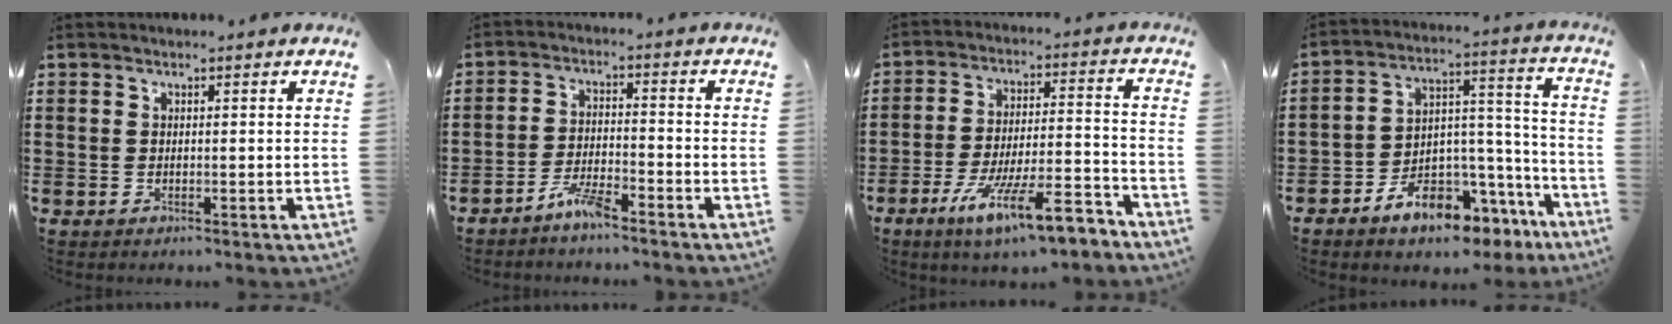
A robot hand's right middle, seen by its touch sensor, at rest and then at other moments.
{"total": 4.3, "force": [-3.6, 0.6, 2.3], "torque": [-0.053, 0.005, -0.072]}
{"total": 11.8, "force": [-8.3, 1.8, 8.3], "torque": [-0.147, 0.015, -0.154]}
{"total": 9.1, "force": [-7.4, 3.7, 3.9], "torque": [-0.058, 0.032, -0.133]}